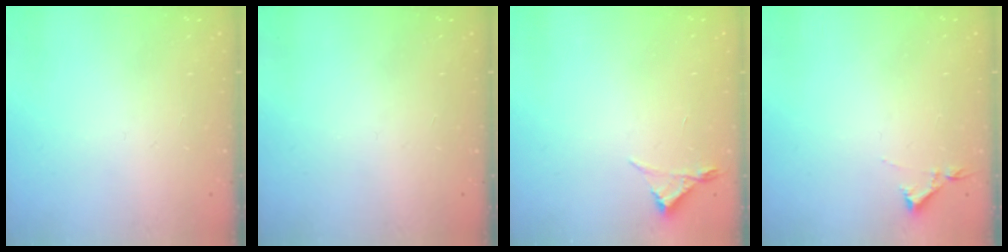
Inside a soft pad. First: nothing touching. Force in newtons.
{"total": 0.0}
{"total": 4.2, "press": 4.1, "slide": 0.5}
{"total": 2.9, "press": 2.9, "slide": 0.5}